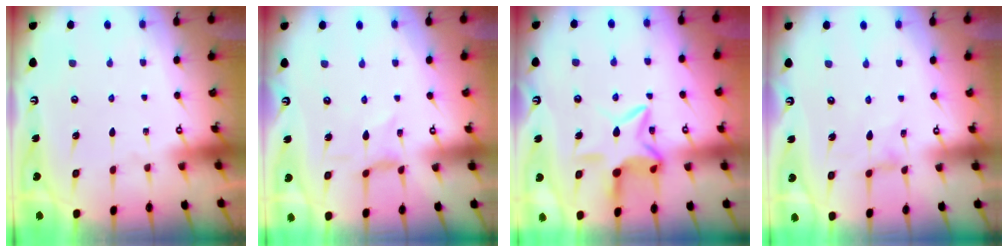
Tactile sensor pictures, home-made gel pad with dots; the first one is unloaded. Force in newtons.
{"total": 1.4, "press": 1.3, "slide": 0.3}
{"total": 9.9, "press": 9.8, "slide": 1.4}
{"total": 1.5, "press": 1.4, "slide": 0.4}